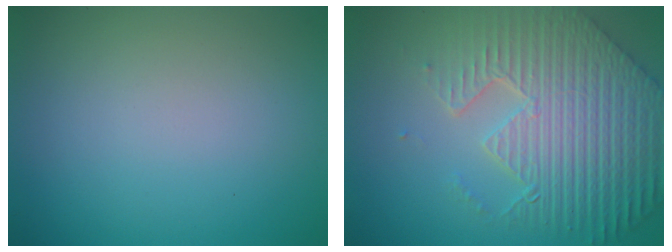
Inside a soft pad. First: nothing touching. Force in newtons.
{"total": 9.2, "press": 6.5, "slide": 6.5}